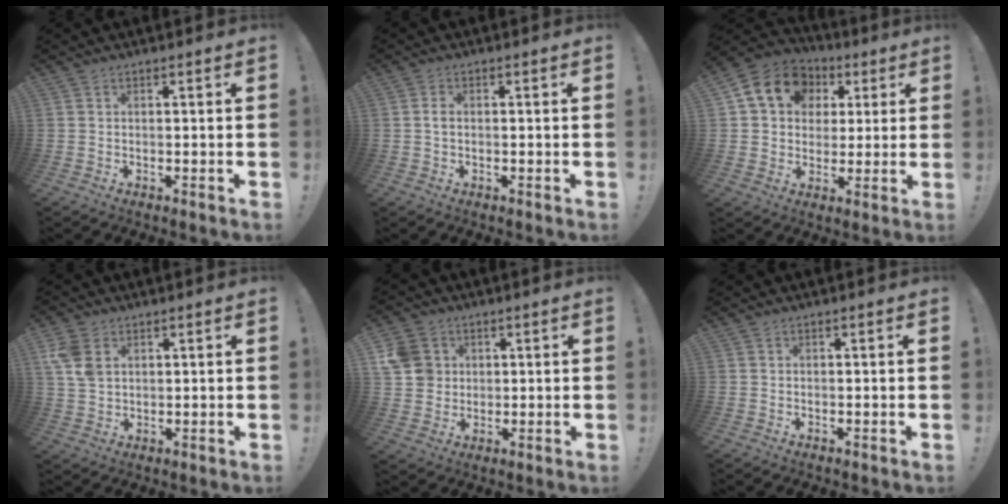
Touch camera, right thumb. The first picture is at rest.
{"total": 1.3, "force": [-0.3, 0.7, 1.1], "torque": [-0.022, 0.006, -0.005]}
{"total": 14.3, "force": [5.2, 11.4, 6.9], "torque": [-0.102, -0.014, 0.101]}
{"total": 7.3, "force": [2.9, 5.0, 4.5], "torque": [-0.092, -0.005, 0.058]}
{"total": 8.7, "force": [2.1, 8.0, 2.6], "torque": [-0.052, -0.005, 0.046]}
{"total": 0.0}